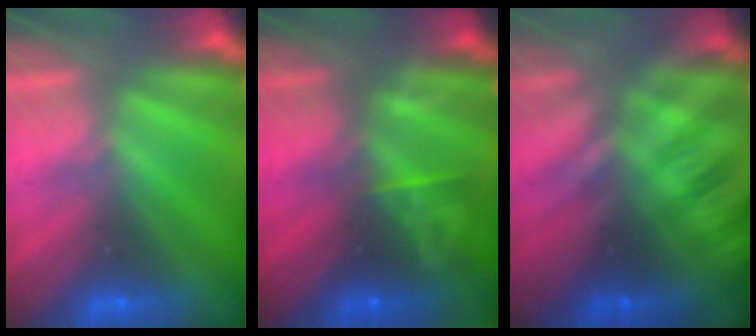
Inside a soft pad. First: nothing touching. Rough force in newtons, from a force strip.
{"total": 7.1}
{"total": 2.9}